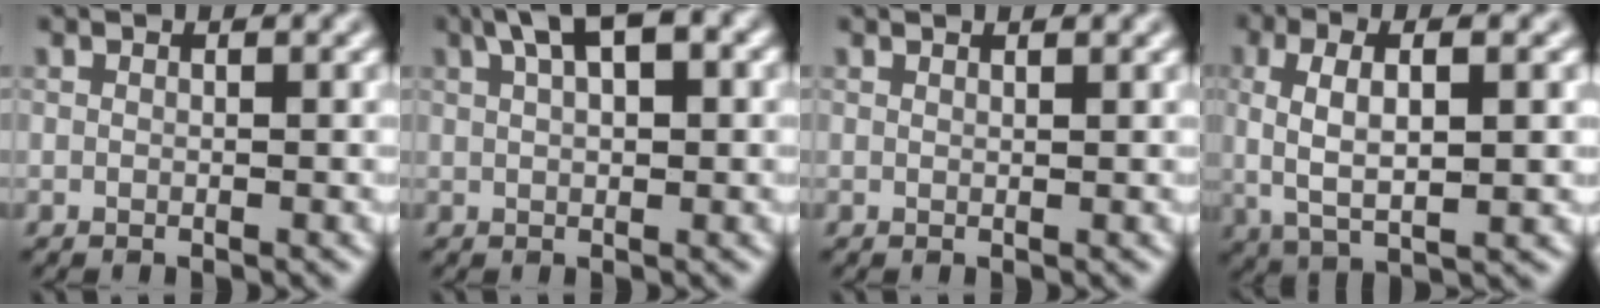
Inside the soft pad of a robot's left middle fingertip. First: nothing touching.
{"total": 5.4, "force": [2.3, 2.0, 4.4], "torque": [-0.071, 0.011, 0.035]}
{"total": 0.9, "force": [0.8, 0.2, 0.5], "torque": [-0.003, 0.000, 0.006]}
{"total": 6.0, "force": [0.6, 2.1, 5.6], "torque": [-0.106, 0.004, 0.008]}